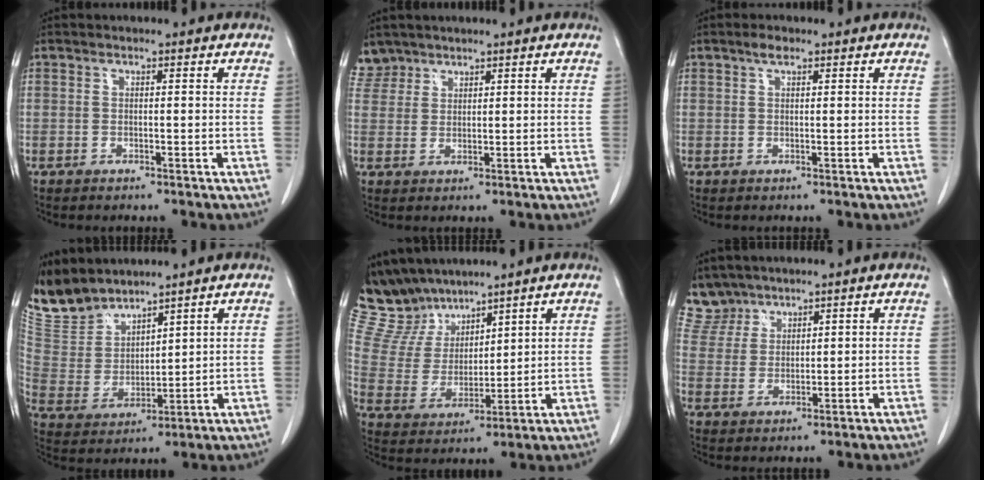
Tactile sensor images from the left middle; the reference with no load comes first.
{"total": 3.1, "force": [2.7, 1.3, -0.6], "torque": [0.016, 0.008, 0.057]}
{"total": 1.5, "force": [1.0, 0.5, 1.0], "torque": [-0.020, 0.006, 0.018]}
{"total": 9.6, "force": [9.2, 2.3, 1.3], "torque": [-0.046, 0.007, 0.207]}
{"total": 10.6, "force": [9.8, 3.8, 1.9], "torque": [-0.059, 0.017, 0.203]}
{"total": 5.1, "force": [4.7, 1.8, -0.7], "torque": [0.012, 0.004, 0.106]}